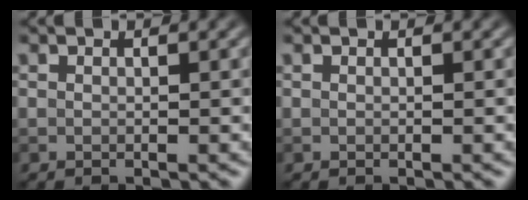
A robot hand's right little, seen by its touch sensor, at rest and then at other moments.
{"total": 0.0}